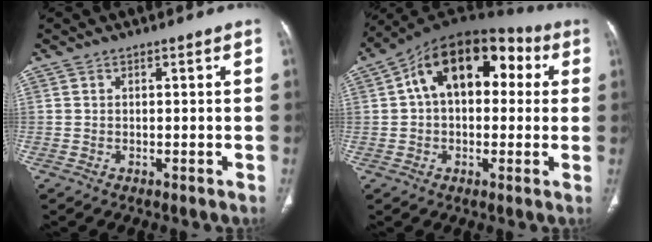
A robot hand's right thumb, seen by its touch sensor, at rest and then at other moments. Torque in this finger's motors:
{"motor_torque": [-0.02, 1.27, 0.49, -0.01, 0.35]}